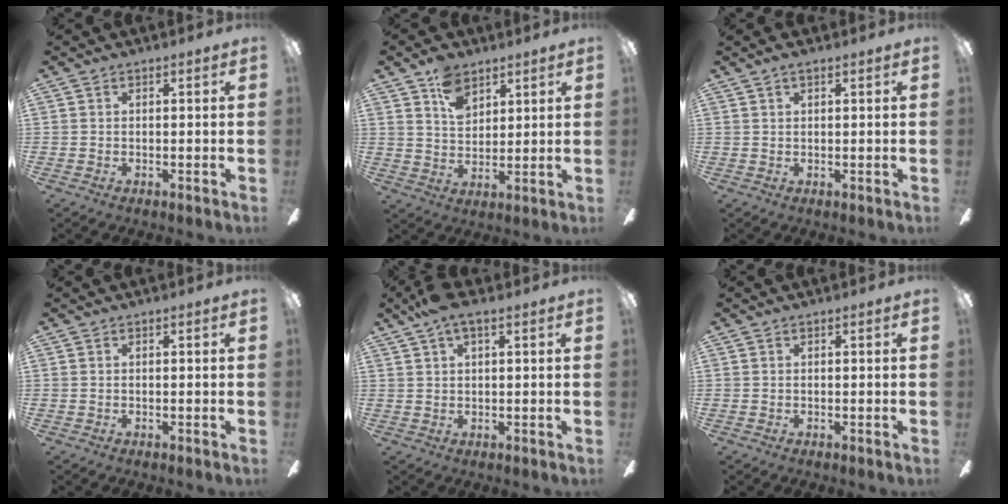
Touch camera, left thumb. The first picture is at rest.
{"total": 8.0, "force": [5.1, 5.0, 3.6], "torque": [-0.064, -0.012, 0.094]}
{"total": 1.4, "force": [0.9, 0.4, 1.0], "torque": [-0.019, 0.002, 0.015]}
{"total": 0.0}
{"total": 4.7, "force": [2.8, 1.2, 3.6], "torque": [-0.073, 0.000, 0.051]}
{"total": 0.0}